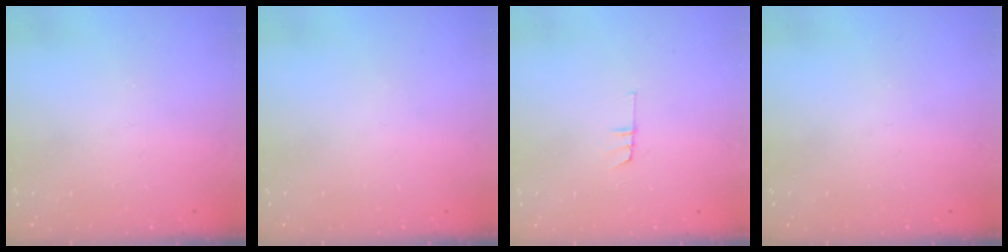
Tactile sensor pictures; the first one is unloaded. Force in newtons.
{"total": 0.0}
{"total": 3.7, "press": 3.7, "slide": 0.4}
{"total": 0.0}